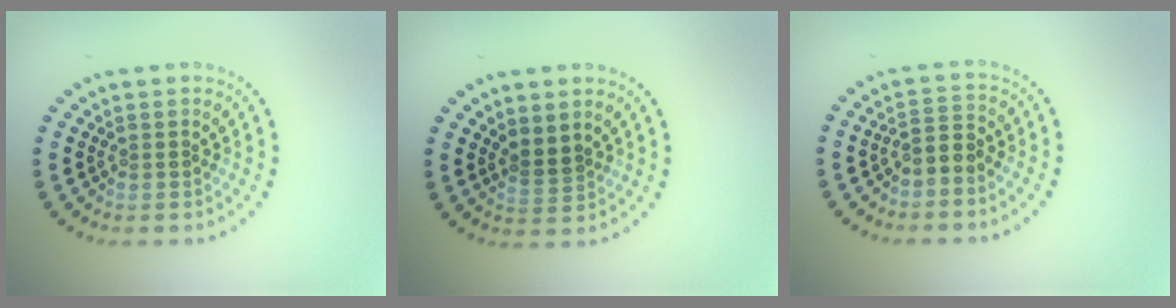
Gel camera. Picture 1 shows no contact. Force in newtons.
{"total": 1.6, "press": 1.4, "slide": 0.9}
{"total": 2.0, "press": 1.5, "slide": 1.3}